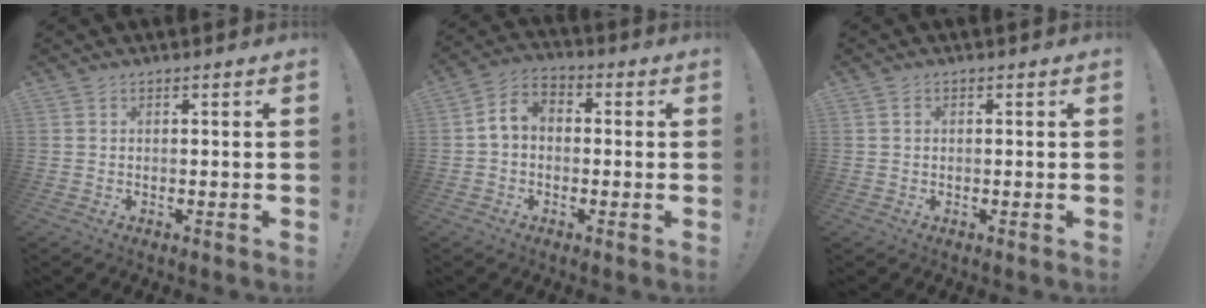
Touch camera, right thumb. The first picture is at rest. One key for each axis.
{"total": 6.4, "fx": -0.2, "fy": 4.7, "fz": 4.3, "tx": -0.098, "ty": 0.014, "tz": -0.002}
{"total": 0.8, "fx": 0.2, "fy": 0.7, "fz": 0.3, "tx": -0.013, "ty": 0.006, "tz": 0.006}